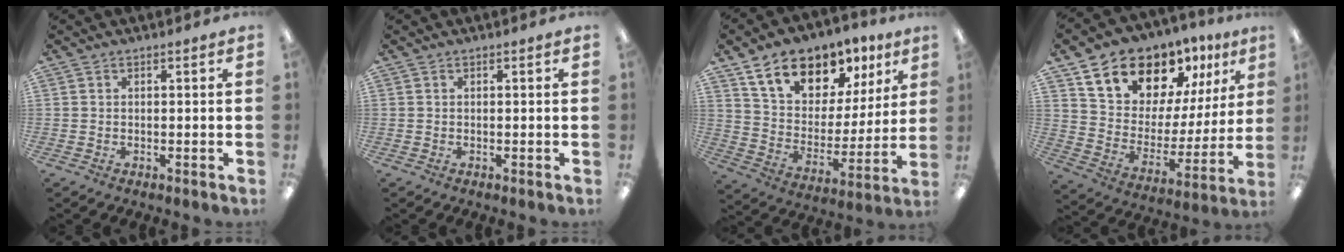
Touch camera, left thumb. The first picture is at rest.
{"total": 0.0}
{"total": 15.6, "force": [11.1, 9.1, 6.1], "torque": [-0.108, -0.064, 0.203]}
{"total": 16.8, "force": [13.3, 8.8, 5.3], "torque": [-0.102, -0.098, 0.241]}